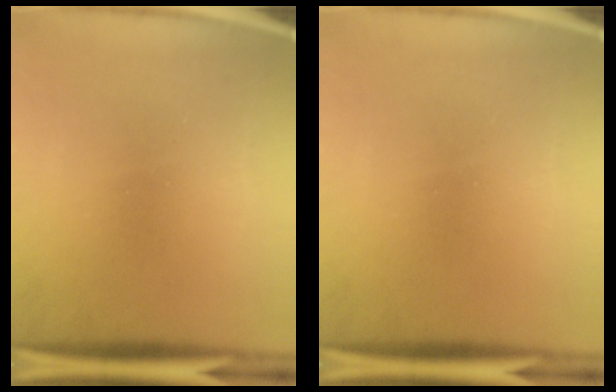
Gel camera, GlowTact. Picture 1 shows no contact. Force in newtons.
{"total": 0.0}